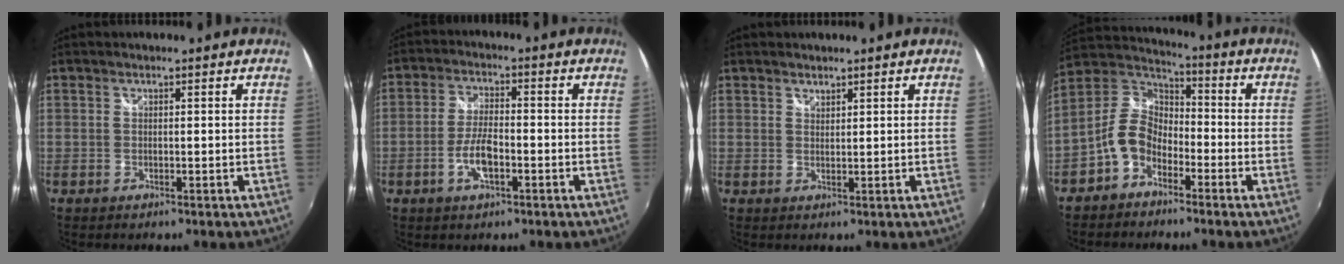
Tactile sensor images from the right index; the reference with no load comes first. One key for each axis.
{"total": 6.2, "fx": -2.4, "fy": 2.1, "fz": 5.3, "tx": -0.111, "ty": 0.001, "tz": -0.046}
{"total": 1.3, "fx": 1.1, "fy": 0.5, "fz": 0.2, "tx": 0.000, "ty": 0.001, "tz": 0.020}
{"total": 9.6, "fx": -5.0, "fy": 6.3, "fz": 5.3, "tx": -0.111, "ty": 0.025, "tz": -0.101}